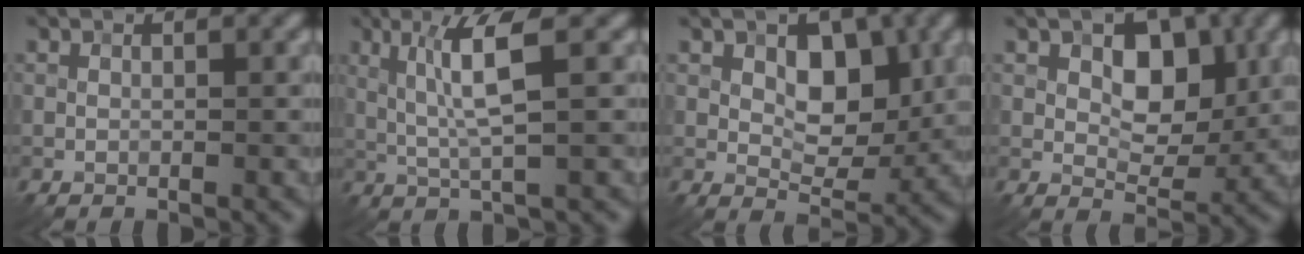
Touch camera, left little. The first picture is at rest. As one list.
[{"total": 4.4, "force": [1.1, 0.1, 4.3], "torque": [-0.092, 0.002, 0.029]}, {"total": 5.0, "force": [1.4, 3.1, 3.7], "torque": [-0.049, -0.005, 0.017]}, {"total": 5.5, "force": [1.5, 3.5, 4.0], "torque": [-0.054, -0.003, 0.017]}]